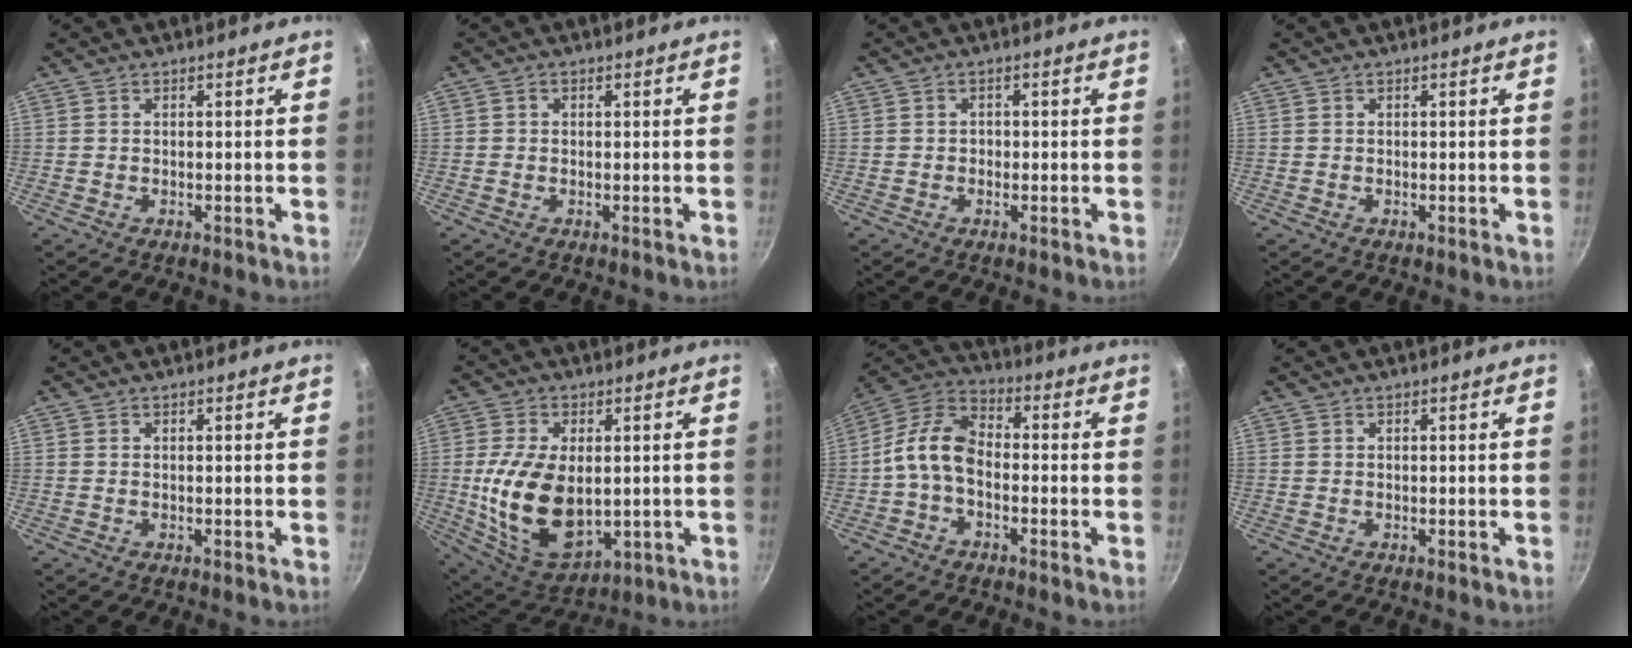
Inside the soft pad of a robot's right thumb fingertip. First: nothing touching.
{"total": 0.7, "force": [0.0, 0.7, 0.3], "torque": [-0.004, 0.004, 0.000]}
{"total": 1.0, "force": [-0.3, 0.9, 0.3], "torque": [-0.001, 0.003, -0.004]}
{"total": 0.0}
{"total": 0.0}
{"total": 17.3, "force": [-0.3, 10.4, 13.9], "torque": [-0.240, -0.015, 0.013]}
{"total": 9.4, "force": [-2.1, 5.8, 7.1], "torque": [-0.133, 0.043, -0.060]}
{"total": 0.0}